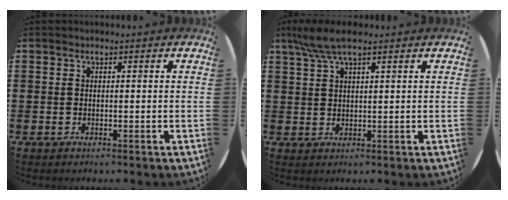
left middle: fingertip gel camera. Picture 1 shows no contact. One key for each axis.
{"total": 4.8, "fx": 3.5, "fy": 0.9, "fz": 3.3, "tx": -0.071, "ty": 0.002, "tz": 0.062}